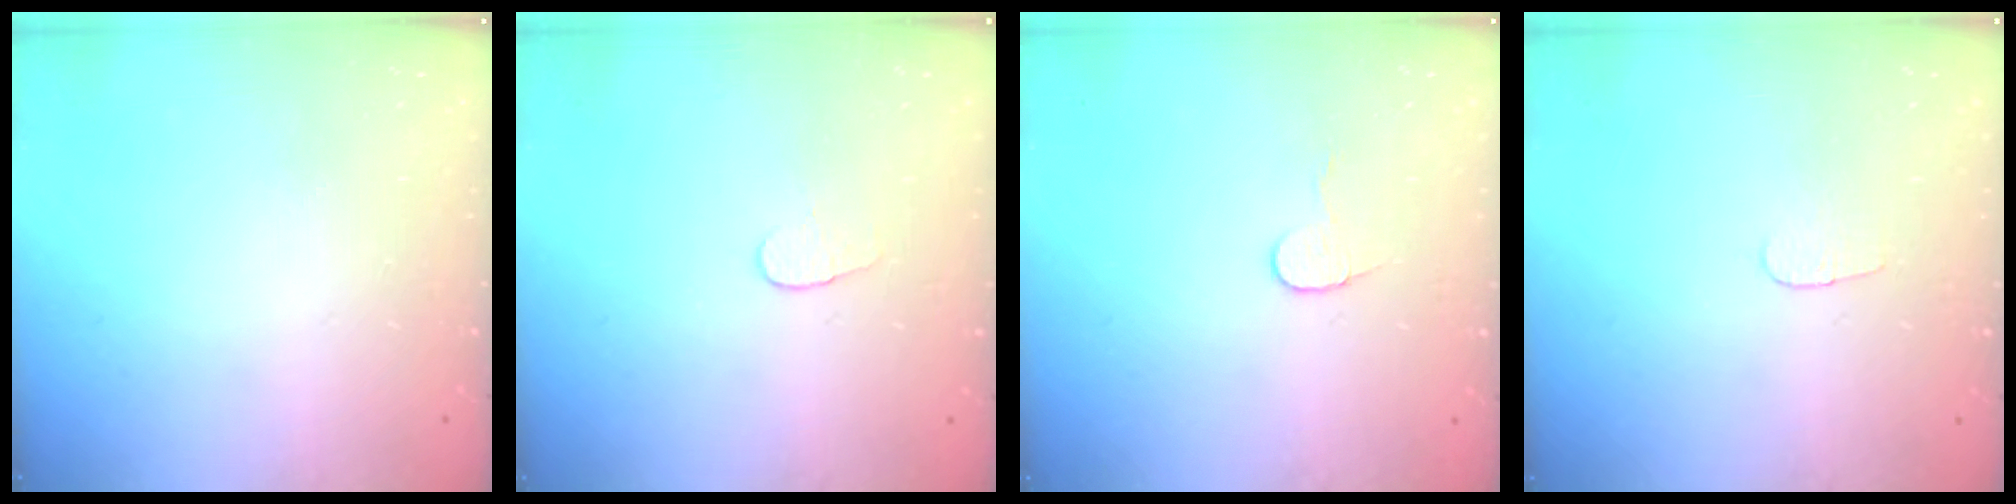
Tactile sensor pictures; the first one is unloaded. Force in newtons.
{"total": 4.1, "press": 4.1, "slide": 0.3}
{"total": 5.6, "press": 5.6, "slide": 0.5}
{"total": 2.8, "press": 2.8, "slide": 0.3}